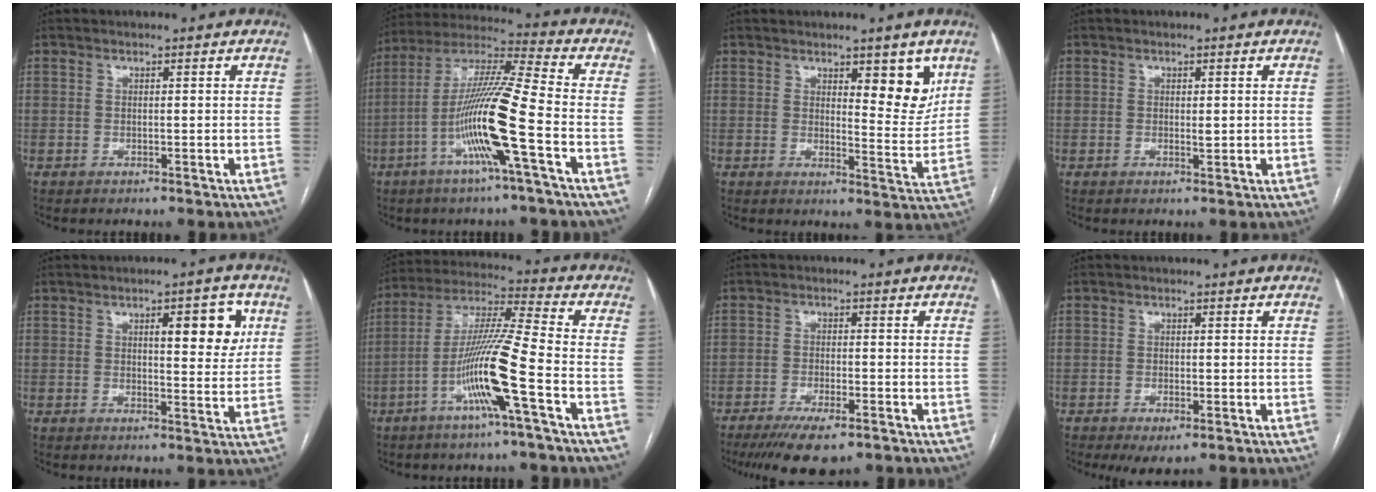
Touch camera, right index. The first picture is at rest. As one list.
[{"total": 15.4, "force": [-5.1, -0.9, 14.5], "torque": [-0.286, 0.000, -0.104]}, {"total": 6.5, "force": [3.6, 2.0, 5.0], "torque": [-0.059, -0.015, 0.050]}, {"total": 0.9, "force": [0.1, 0.3, 0.9], "torque": [-0.014, -0.003, 0.002]}, {"total": 7.3, "force": [2.8, 2.2, 6.3], "torque": [-0.078, 0.002, 0.035]}, {"total": 13.5, "force": [-5.1, -1.1, 12.5], "torque": [-0.243, 0.002, -0.102]}, {"total": 8.2, "force": [-5.8, 2.0, 5.5], "torque": [-0.088, -0.014, -0.091]}, {"total": 3.6, "force": [-1.9, 1.0, 2.9], "torque": [-0.044, -0.005, -0.023]}]